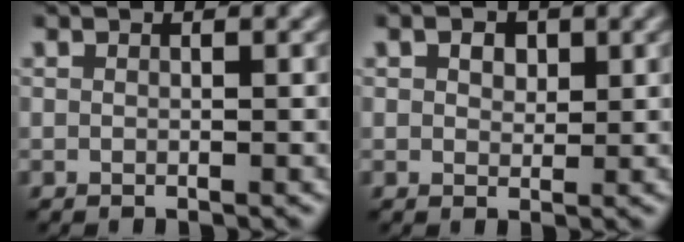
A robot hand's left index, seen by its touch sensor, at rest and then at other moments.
{"total": 2.0, "force": [1.0, 1.3, 1.2], "torque": [-0.018, 0.000, 0.012]}